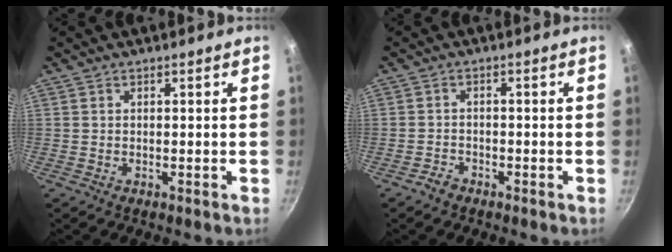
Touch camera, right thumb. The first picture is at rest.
{"total": 1.9, "force": [-1.6, 1.0, 0.3], "torque": [-0.006, 0.008, -0.030]}